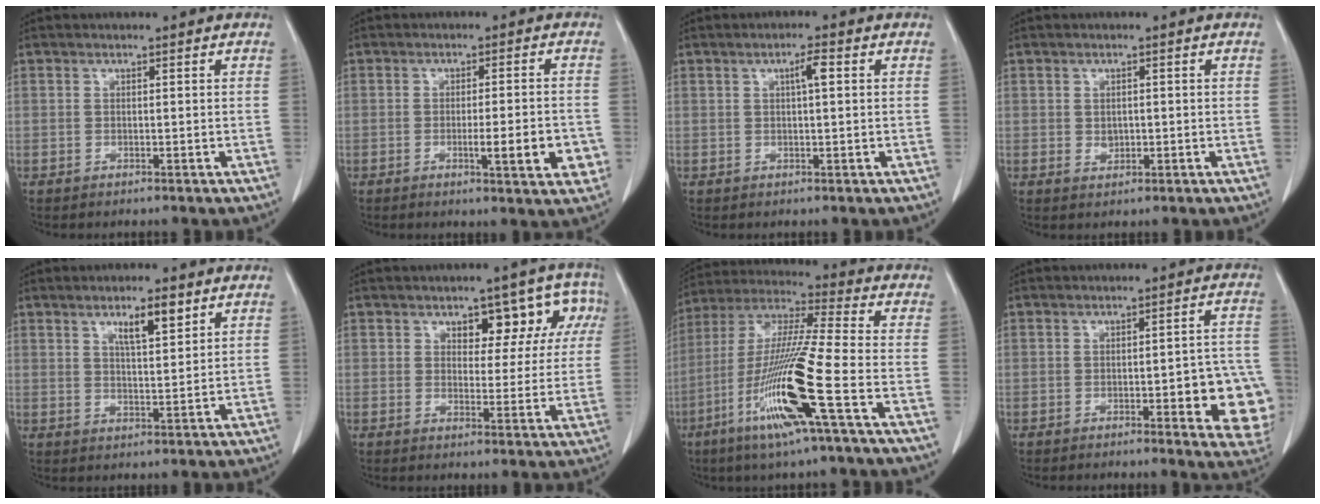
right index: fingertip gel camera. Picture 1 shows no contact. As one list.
[{"total": 7.1, "force": [-2.0, 1.1, 6.7], "torque": [-0.085, -0.004, -0.023]}, {"total": 2.9, "force": [0.6, 0.3, 2.8], "torque": [-0.049, 0.007, 0.010]}, {"total": 1.6, "force": [-0.1, 1.2, 1.1], "torque": [-0.017, 0.001, 0.005]}, {"total": 5.3, "force": [3.1, 1.0, 4.2], "torque": [-0.073, -0.001, 0.052]}, {"total": 8.3, "force": [3.7, 4.8, 5.7], "torque": [-0.046, 0.029, 0.045]}, {"total": 16.9, "force": [-6.6, -0.7, 15.6], "torque": [-0.322, -0.023, -0.130]}, {"total": 10.3, "force": [-3.2, 2.4, 9.5], "torque": [-0.077, 0.011, -0.035]}]